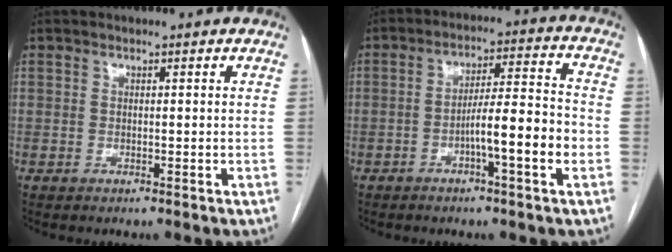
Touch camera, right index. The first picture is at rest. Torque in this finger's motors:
{"motor_torque": [1.59, -0.51, 0.73, 0.17]}